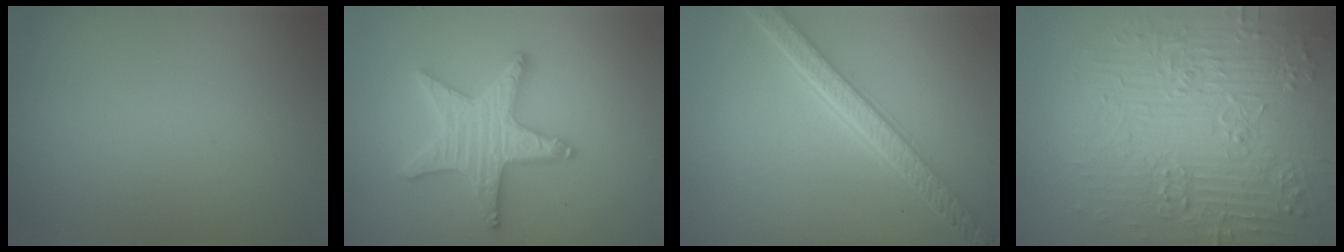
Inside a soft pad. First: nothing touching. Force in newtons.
{"total": 5.1, "press": 5.0, "slide": 0.9}
{"total": 5.3, "press": 4.0, "slide": 3.5}
{"total": 8.6, "press": 6.5, "slide": 5.5}